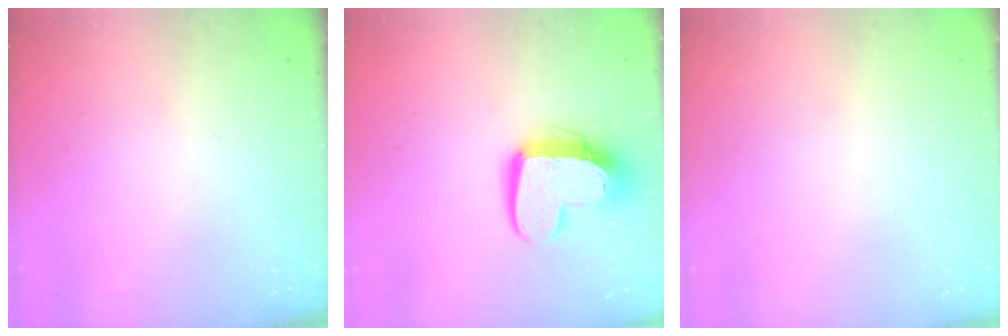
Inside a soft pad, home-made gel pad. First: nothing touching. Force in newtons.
{"total": 13.8, "press": 13.8, "slide": 1.2}
{"total": 0.0}